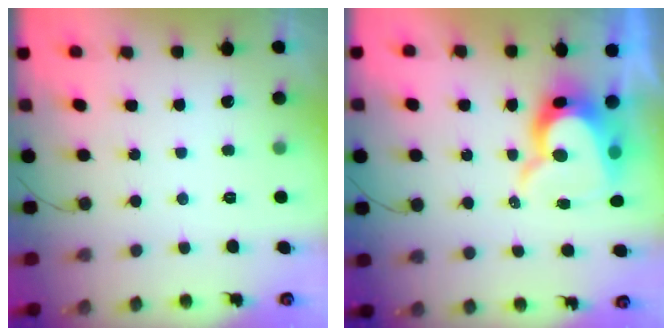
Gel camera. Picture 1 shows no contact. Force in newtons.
{"total": 13.0, "press": 13.0, "slide": 1.1}